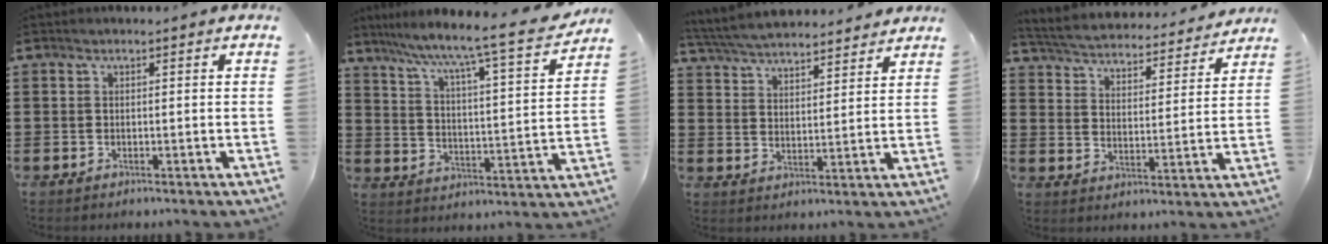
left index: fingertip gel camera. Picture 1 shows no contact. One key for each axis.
{"total": 7.3, "fx": 6.3, "fy": -0.8, "fz": 3.6, "tx": -0.090, "ty": -0.057, "tz": 0.095}
{"total": 5.2, "fx": 5.1, "fy": 0.8, "fz": 0.6, "tx": -0.037, "ty": -0.022, "tz": 0.090}
{"total": 3.9, "fx": 3.9, "fy": 0.1, "fz": 0.2, "tx": -0.028, "ty": -0.034, "tz": 0.060}